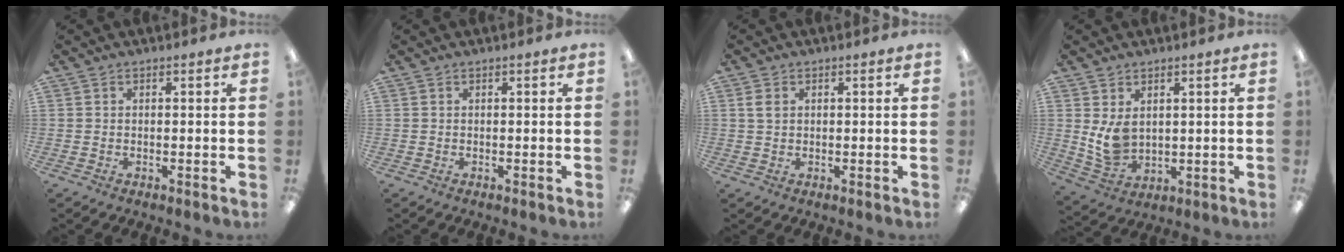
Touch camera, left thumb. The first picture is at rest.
{"total": 0.0}
{"total": 2.4, "force": [0.7, 1.6, 1.6], "torque": [-0.026, 0.003, 0.010]}
{"total": 7.1, "force": [2.2, 5.0, 4.6], "torque": [-0.103, -0.012, 0.039]}